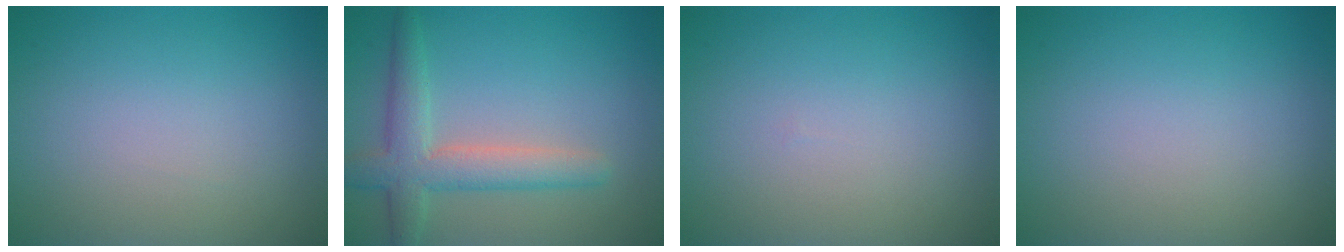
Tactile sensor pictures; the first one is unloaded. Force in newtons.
{"total": 4.5, "press": 4.5, "slide": 0.2}
{"total": 0.0}
{"total": 0.0}